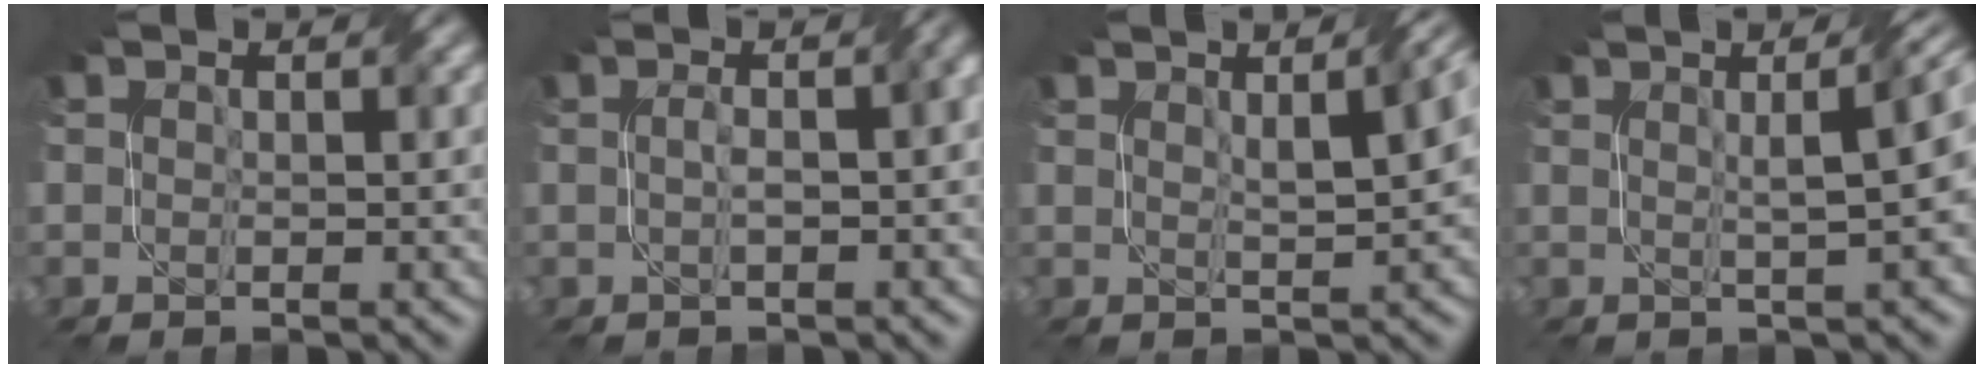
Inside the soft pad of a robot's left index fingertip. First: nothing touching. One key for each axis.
{"total": 4.2, "fx": -0.2, "fy": 1.6, "fz": 3.9, "tx": -0.038, "ty": 0.011, "tz": -0.005}
{"total": 6.4, "fx": 2.0, "fy": 2.1, "fz": 5.7, "tx": -0.037, "ty": 0.024, "tz": 0.024}
{"total": 6.8, "fx": 1.9, "fy": 2.3, "fz": 6.1, "tx": -0.030, "ty": 0.036, "tz": 0.005}